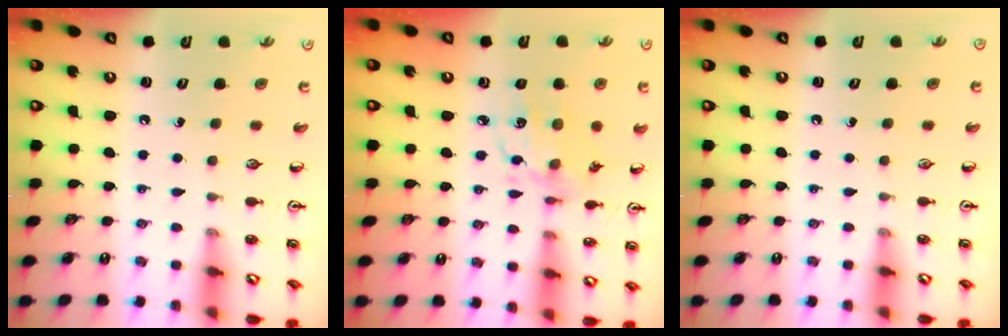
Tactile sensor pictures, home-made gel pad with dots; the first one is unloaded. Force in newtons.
{"total": 7.1, "press": 7.1, "slide": 0.5}
{"total": 0.0}